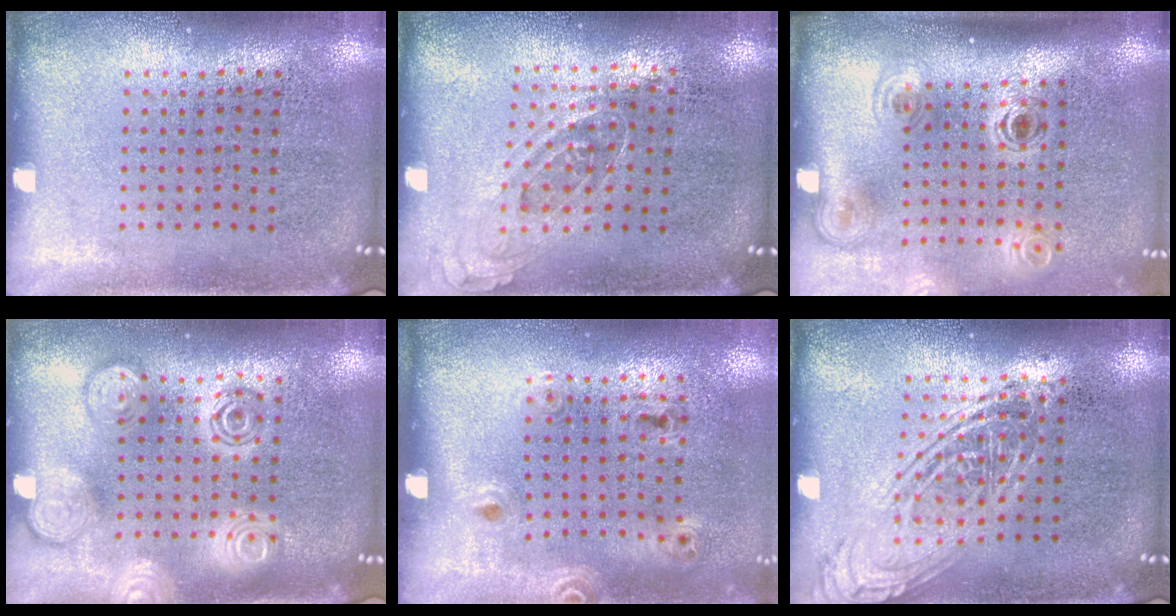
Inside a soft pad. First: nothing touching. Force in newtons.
{"total": 0.8, "press": 0.7, "slide": 0.5}
{"total": 2.0, "press": 1.3, "slide": 1.5}
{"total": 2.9, "press": 2.8, "slide": 0.4}
{"total": 1.3, "press": 0.8, "slide": 1.1}
{"total": 2.4, "press": 2.4, "slide": 0.3}